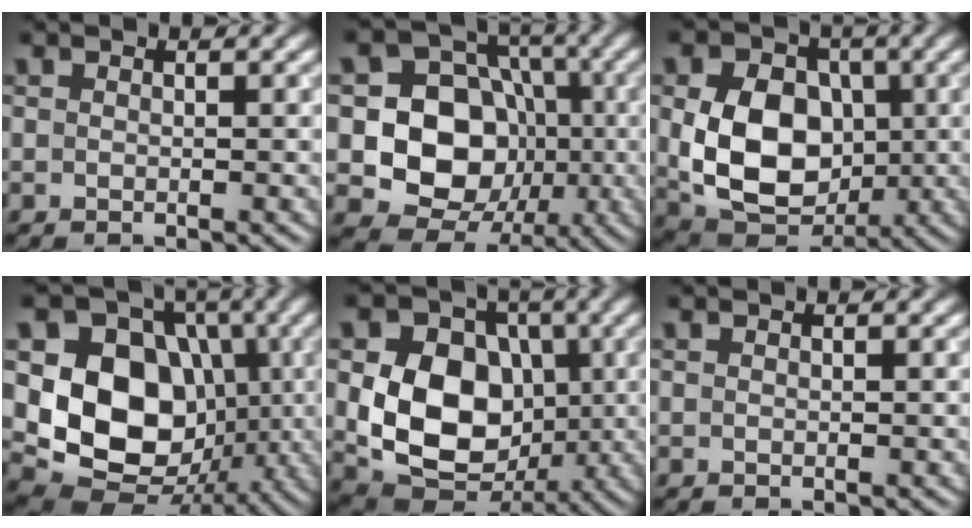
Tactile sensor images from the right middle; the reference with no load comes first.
{"total": 10.7, "force": [-1.7, 9.0, 5.5], "torque": [-0.079, -0.007, -0.055]}
{"total": 9.9, "force": [-0.4, 7.3, 6.7], "torque": [-0.125, -0.011, -0.008]}
{"total": 11.3, "force": [-0.2, 9.0, 6.8], "torque": [-0.119, -0.012, -0.009]}
{"total": 11.0, "force": [-0.4, 8.5, 7.0], "torque": [-0.117, -0.011, -0.011]}
{"total": 0.0}